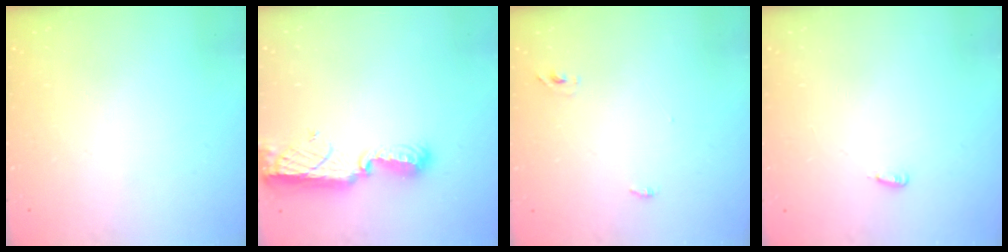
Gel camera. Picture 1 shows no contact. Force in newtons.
{"total": 11.5, "press": 10.3, "slide": 5.0}
{"total": 2.9, "press": 2.7, "slide": 1.0}
{"total": 2.7, "press": 2.6, "slide": 0.9}